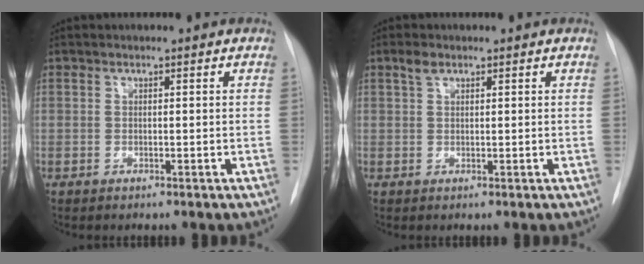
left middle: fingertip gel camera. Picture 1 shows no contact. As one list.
[{"total": 1.6, "force": [1.1, 0.8, 0.9], "torque": [-0.020, 0.008, 0.020]}]